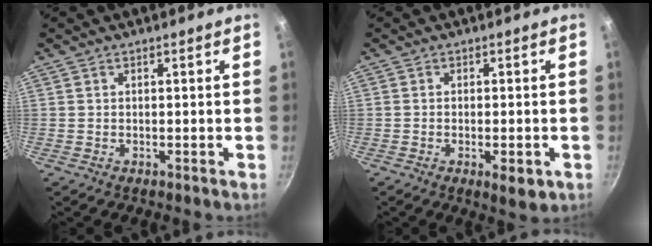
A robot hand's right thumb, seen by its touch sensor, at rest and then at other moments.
{"total": 4.6, "force": [-1.7, 1.5, 4.0], "torque": [-0.062, -0.001, -0.023]}